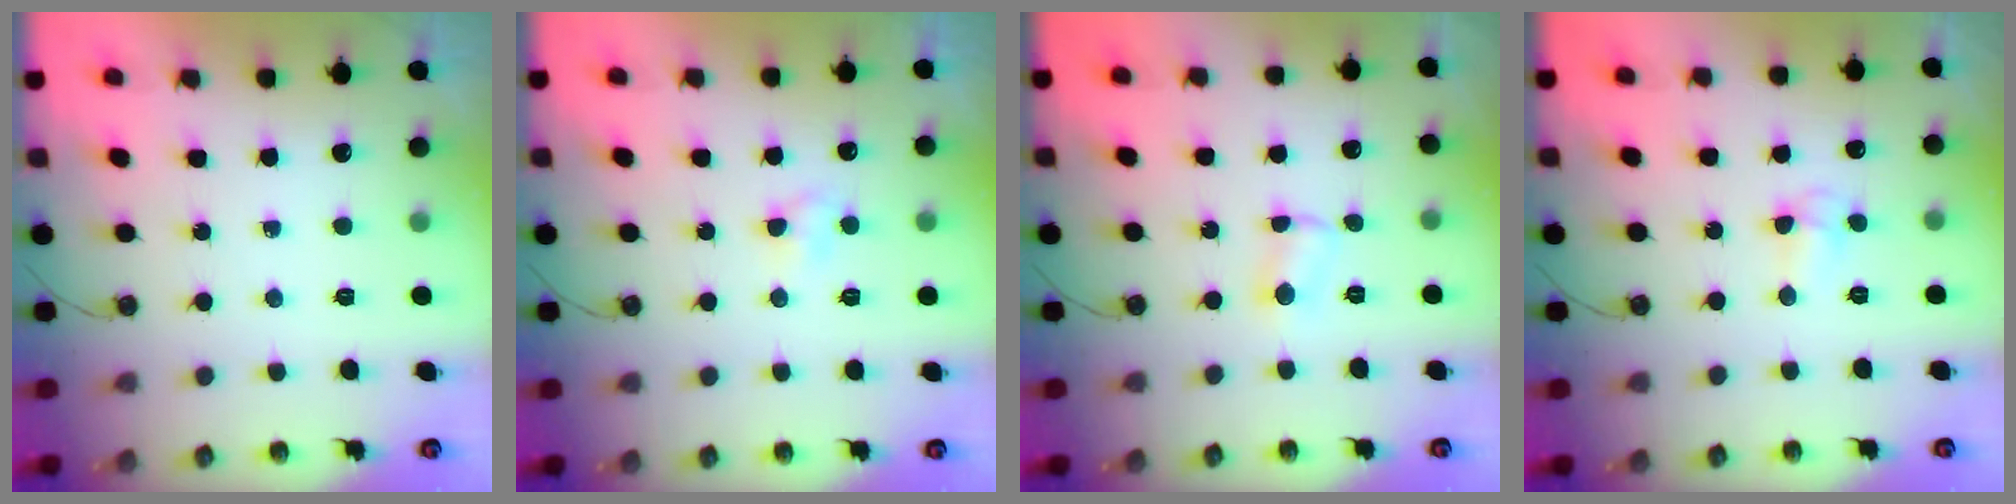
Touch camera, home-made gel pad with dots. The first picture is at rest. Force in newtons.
{"total": 3.2, "press": 3.1, "slide": 0.5}
{"total": 3.5, "press": 3.4, "slide": 0.7}
{"total": 4.7, "press": 4.7, "slide": 0.7}